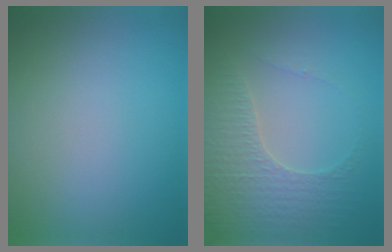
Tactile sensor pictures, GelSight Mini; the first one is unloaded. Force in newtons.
{"total": 3.2, "press": 3.1, "slide": 0.8}